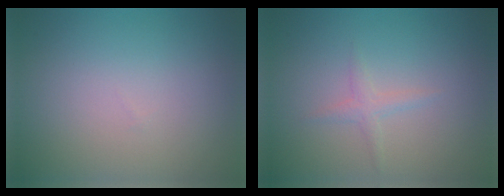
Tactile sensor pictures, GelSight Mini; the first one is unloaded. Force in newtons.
{"total": 1.1, "press": 1.1, "slide": 0.0}